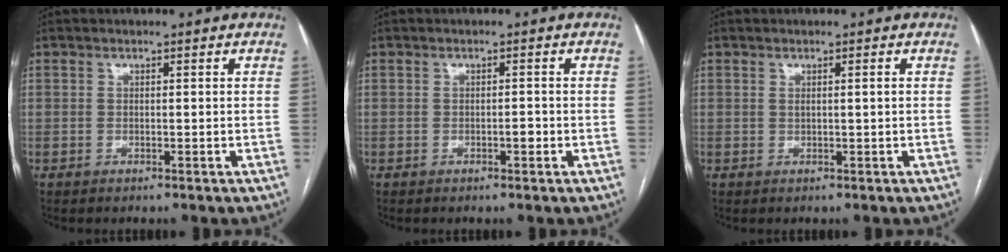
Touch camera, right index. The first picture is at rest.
{"total": 1.6, "force": [-0.6, 0.4, 1.4], "torque": [-0.021, 0.002, -0.011]}
{"total": 0.9, "force": [0.2, -0.1, 0.8], "torque": [-0.017, 0.001, 0.004]}